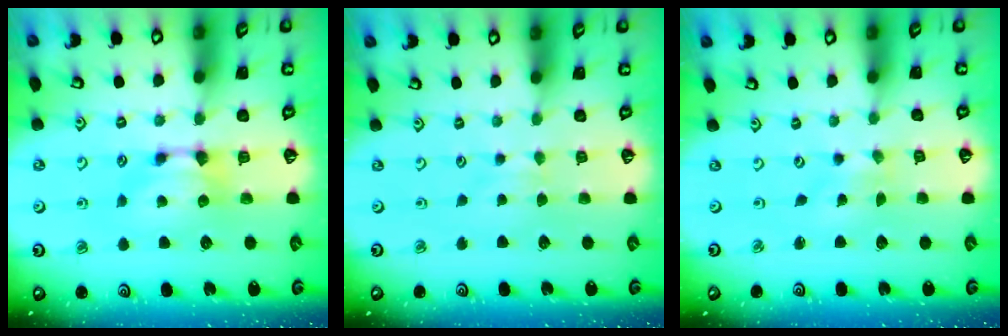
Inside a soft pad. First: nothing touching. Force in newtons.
{"total": 3.4, "press": 3.4, "slide": 0.4}
{"total": 4.8, "press": 4.7, "slide": 0.8}